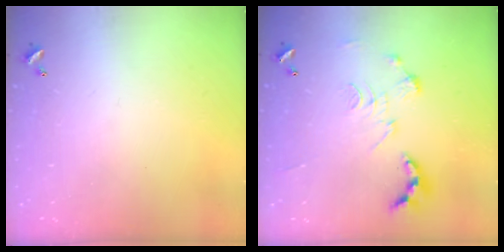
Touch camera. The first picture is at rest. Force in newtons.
{"total": 0.0}